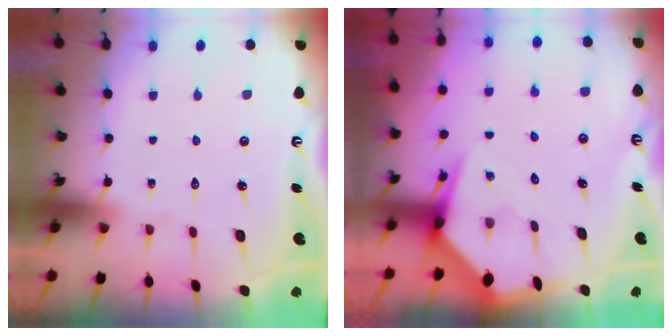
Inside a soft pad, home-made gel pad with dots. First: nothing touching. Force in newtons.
{"total": 5.4, "press": 5.4, "slide": 0.6}